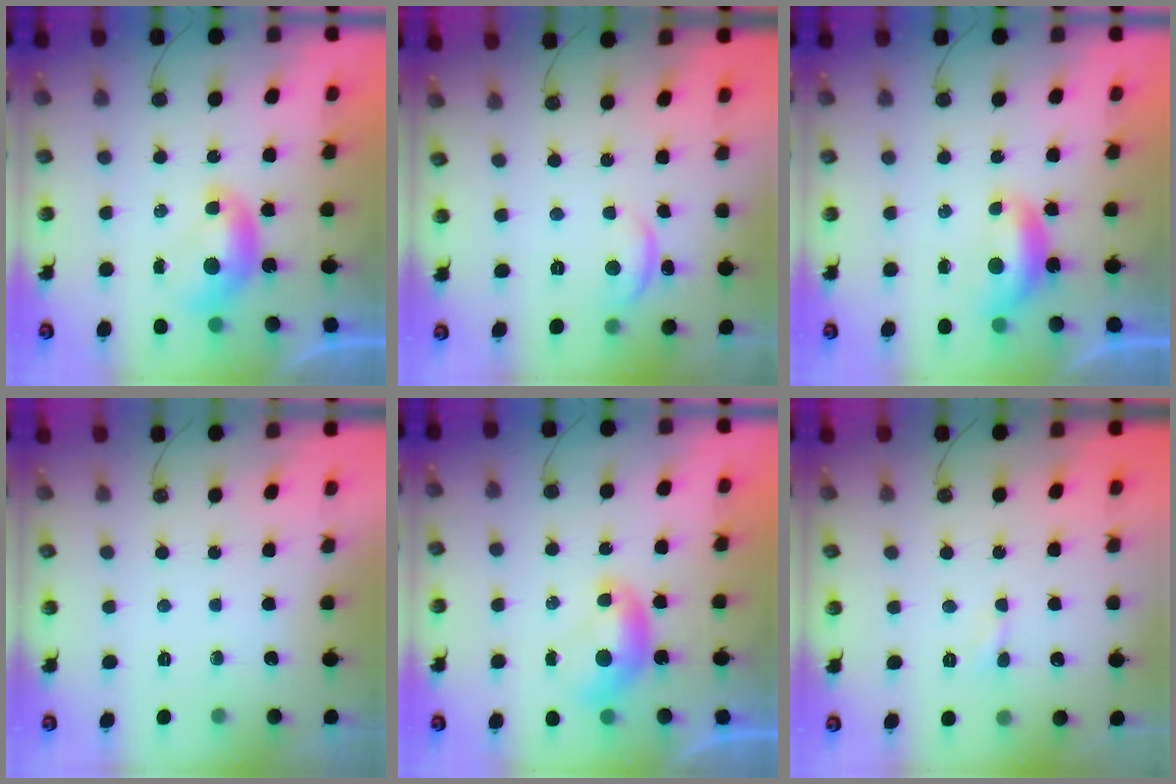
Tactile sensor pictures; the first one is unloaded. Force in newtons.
{"total": 3.3, "press": 3.2, "slide": 0.5}
{"total": 1.7, "press": 1.6, "slide": 0.7}
{"total": 0.0}
{"total": 0.0}
{"total": 0.8, "press": 0.8, "slide": 0.3}